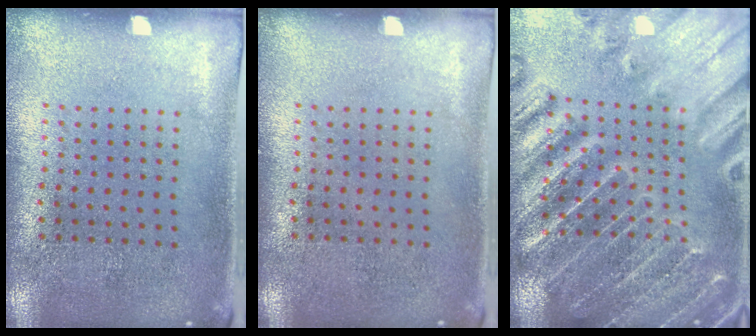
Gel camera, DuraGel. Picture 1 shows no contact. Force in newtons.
{"total": 0.0}
{"total": 3.5, "press": 3.4, "slide": 0.8}